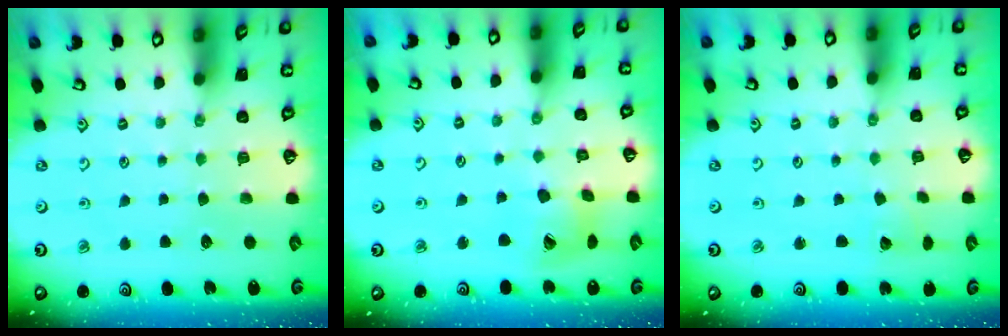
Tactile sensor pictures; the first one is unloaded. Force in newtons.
{"total": 12.7, "press": 12.6, "slide": 1.4}
{"total": 2.8, "press": 2.8, "slide": 0.1}